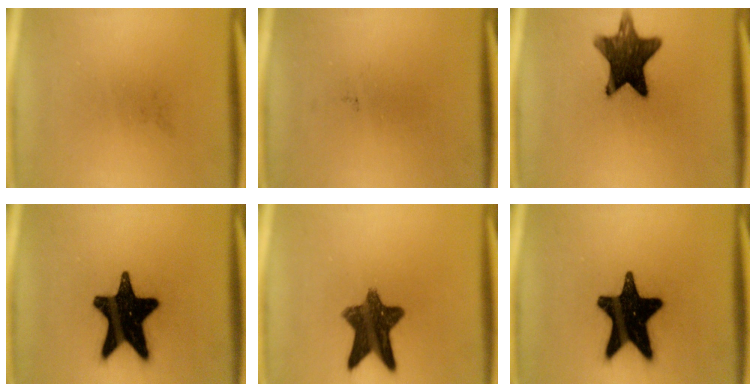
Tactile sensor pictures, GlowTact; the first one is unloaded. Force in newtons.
{"total": 0.0}
{"total": 13.3}
{"total": 19.7}
{"total": 11.0}
{"total": 19.7}